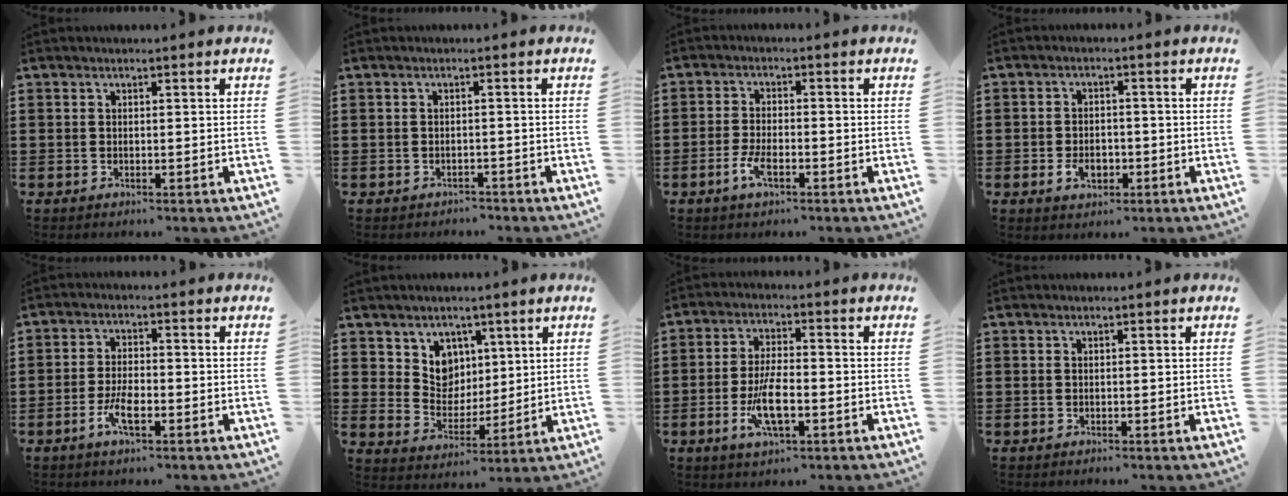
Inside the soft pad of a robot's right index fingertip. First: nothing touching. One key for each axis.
{"total": 1.1, "fx": -1.1, "fy": 0.4, "fz": 0.0, "tx": -0.005, "ty": 0.002, "tz": -0.025}
{"total": 3.8, "fx": -1.8, "fy": 1.5, "fz": 3.0, "tx": -0.072, "ty": -0.003, "tz": -0.039}
{"total": 3.5, "fx": -1.2, "fy": 2.3, "fz": 2.2, "tx": -0.043, "ty": 0.003, "tz": -0.021}
{"total": 4.6, "fx": -2.1, "fy": 1.5, "fz": 3.8, "tx": -0.082, "ty": -0.001, "tz": -0.044}
{"total": 6.2, "fx": 3.5, "fy": 5.0, "fz": 0.8, "tx": -0.041, "ty": -0.003, "tz": 0.065}
{"total": 7.7, "fx": -2.5, "fy": 2.5, "fz": 6.8, "tx": -0.145, "ty": -0.011, "tz": -0.047}
{"total": 0.0}